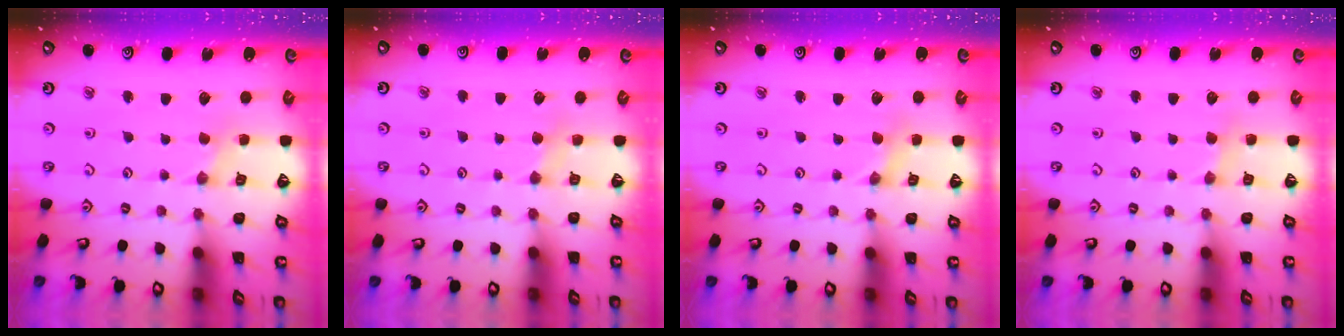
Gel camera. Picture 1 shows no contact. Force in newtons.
{"total": 2.8, "press": 2.8, "slide": 0.5}
{"total": 0.0}
{"total": 2.2, "press": 2.2, "slide": 0.4}